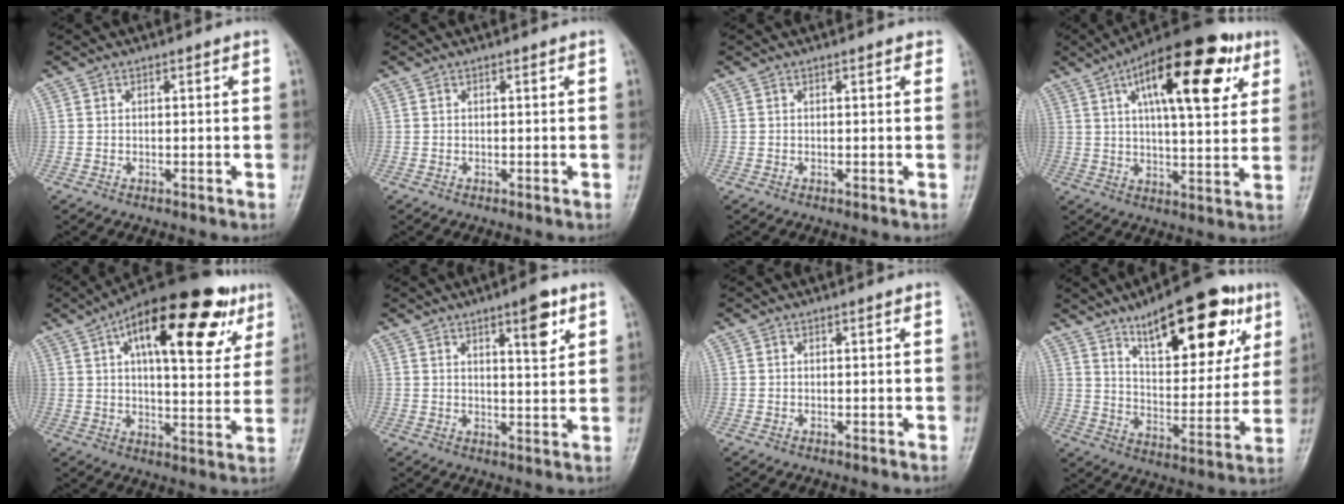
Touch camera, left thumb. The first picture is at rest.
{"total": 0.0}
{"total": 0.9, "force": [0.5, 0.4, 0.6], "torque": [-0.006, -0.001, 0.002]}
{"total": 21.4, "force": [8.9, 8.1, 17.7], "torque": [-0.243, -0.007, 0.130]}
{"total": 25.2, "force": [11.5, 10.4, 19.9], "torque": [-0.266, 0.000, 0.166]}
{"total": 6.6, "force": [3.5, 1.9, 5.3], "torque": [-0.064, -0.020, 0.050]}
{"total": 0.0}
{"total": 22.1, "force": [11.7, 8.8, 16.5], "torque": [-0.195, -0.038, 0.180]}